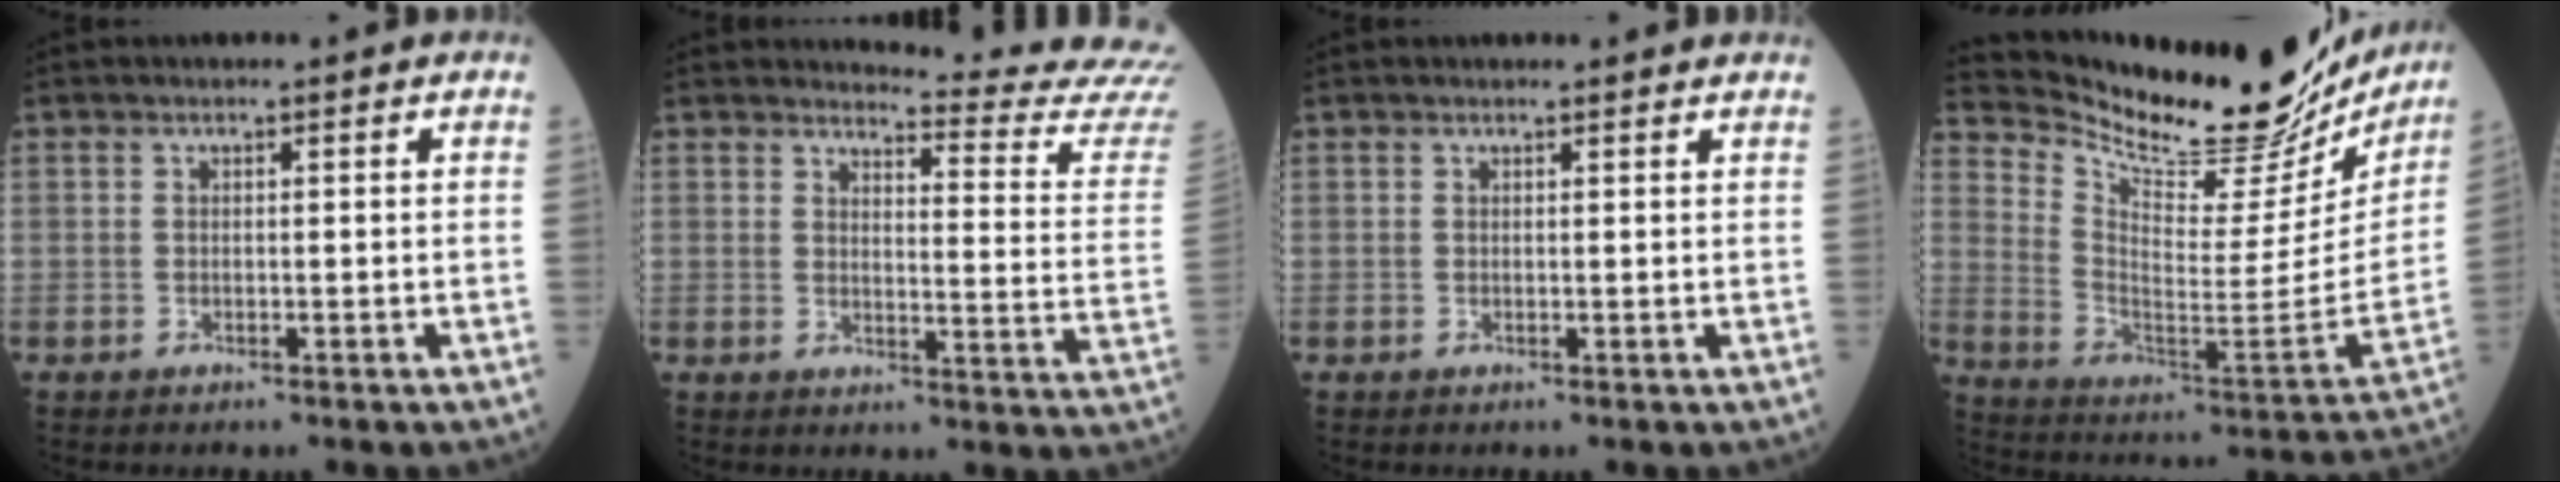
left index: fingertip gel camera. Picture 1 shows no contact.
{"total": 14.7, "force": [14.5, -2.2, 1.2], "torque": [-0.009, -0.164, 0.140]}
{"total": 1.8, "force": [1.8, 0.3, 0.3], "torque": [-0.009, 0.005, 0.011]}
{"total": 25.4, "force": [23.1, 5.1, 9.4], "torque": [-0.161, -0.080, 0.325]}